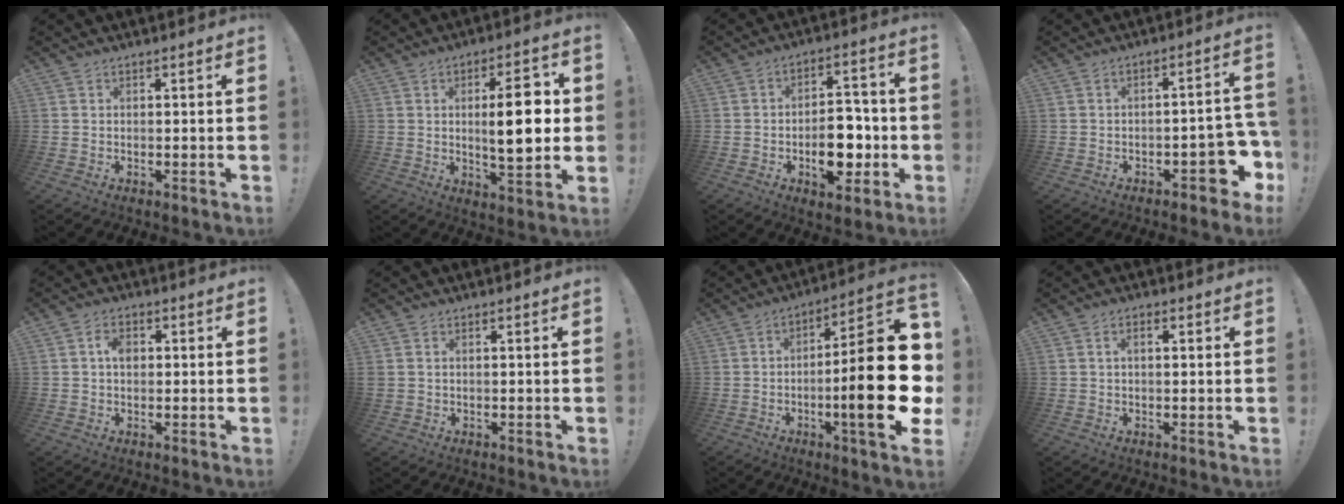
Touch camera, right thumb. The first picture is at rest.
{"total": 12.9, "force": [1.1, 4.0, 12.2], "torque": [-0.177, -0.006, 0.010]}
{"total": 13.0, "force": [-3.6, 7.6, 9.9], "torque": [-0.143, 0.022, -0.055]}
{"total": 9.2, "force": [-4.6, 3.8, 7.0], "torque": [-0.068, 0.027, -0.072]}
{"total": 3.9, "force": [0.3, 2.6, 2.8], "torque": [-0.045, 0.006, 0.003]}
{"total": 1.0, "force": [0.0, 0.1, 1.0], "torque": [-0.021, 0.001, 0.001]}
{"total": 25.3, "force": [-4.2, 5.4, 24.4], "torque": [-0.378, 0.018, -0.063]}
{"total": 2.0, "force": [0.1, 0.9, 1.7], "torque": [-0.029, 0.005, 0.000]}